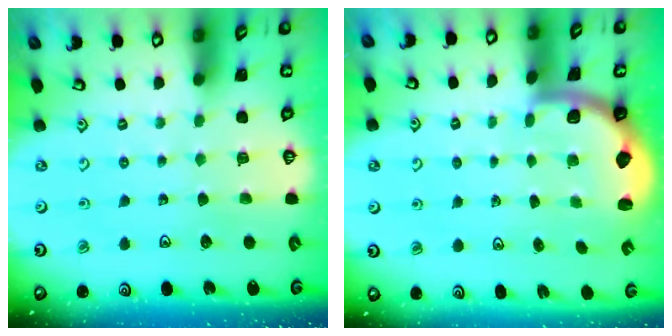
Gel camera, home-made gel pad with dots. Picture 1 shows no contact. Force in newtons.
{"total": 2.0, "press": 2.0, "slide": 0.5}